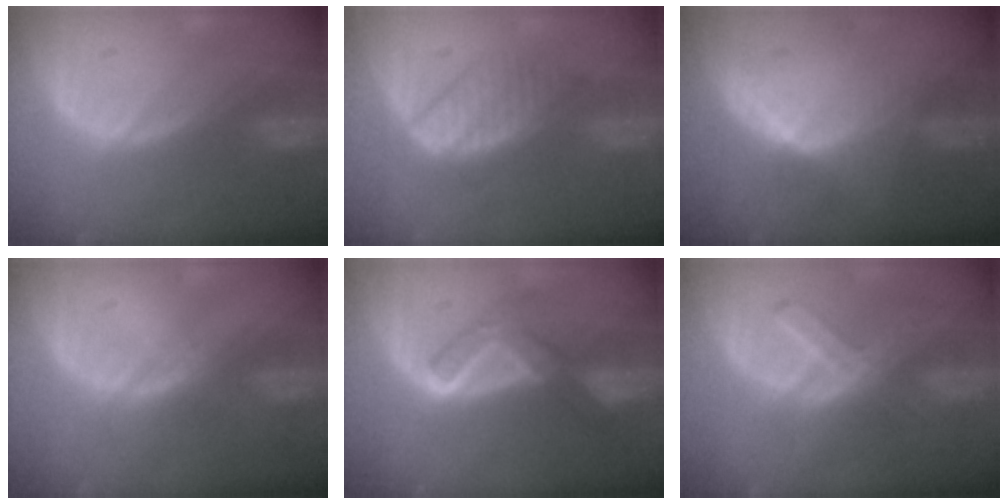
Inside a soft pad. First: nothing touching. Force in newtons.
{"total": 6.2, "press": 5.8, "slide": 2.3}
{"total": 6.5, "press": 6.2, "slide": 1.8}
{"total": 1.1, "press": 1.1, "slide": 0.1}
{"total": 6.1, "press": 5.8, "slide": 1.8}
{"total": 7.3, "press": 6.3, "slide": 3.7}